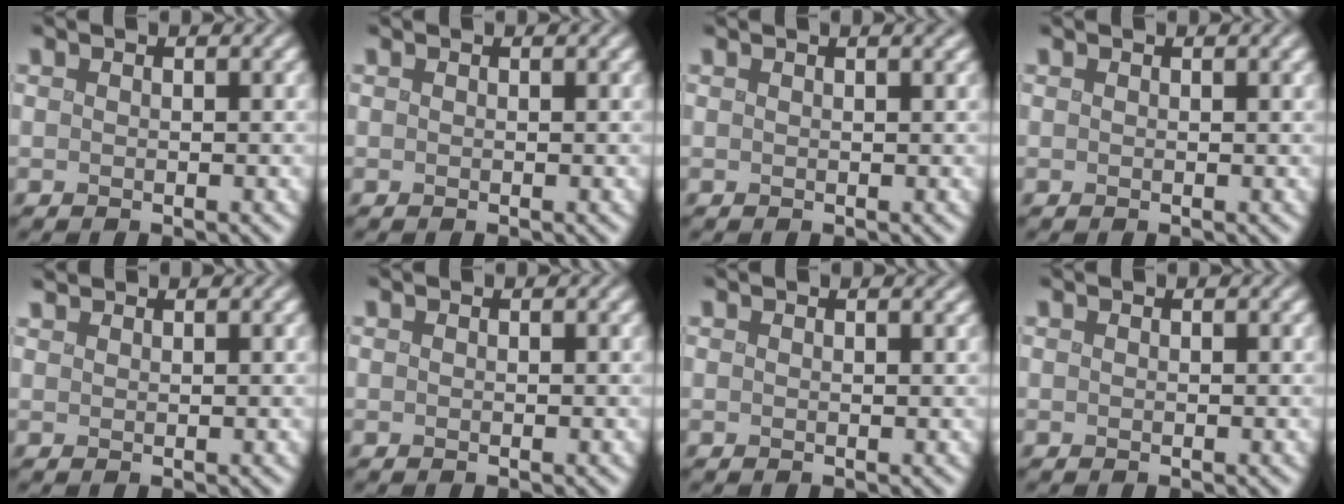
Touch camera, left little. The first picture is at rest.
{"total": 0.0}
{"total": 2.3, "force": [1.3, 1.0, 1.6], "torque": [0.002, 0.012, -0.002]}
{"total": 0.8, "force": [0.5, 0.3, 0.6], "torque": [-0.006, 0.001, 0.002]}
{"total": 1.5, "force": [1.4, 0.3, 0.3], "torque": [0.000, 0.002, 0.016]}
{"total": 0.0}
{"total": 1.4, "force": [1.0, 0.6, 0.8], "torque": [0.002, 0.008, -0.001]}
{"total": 0.0}